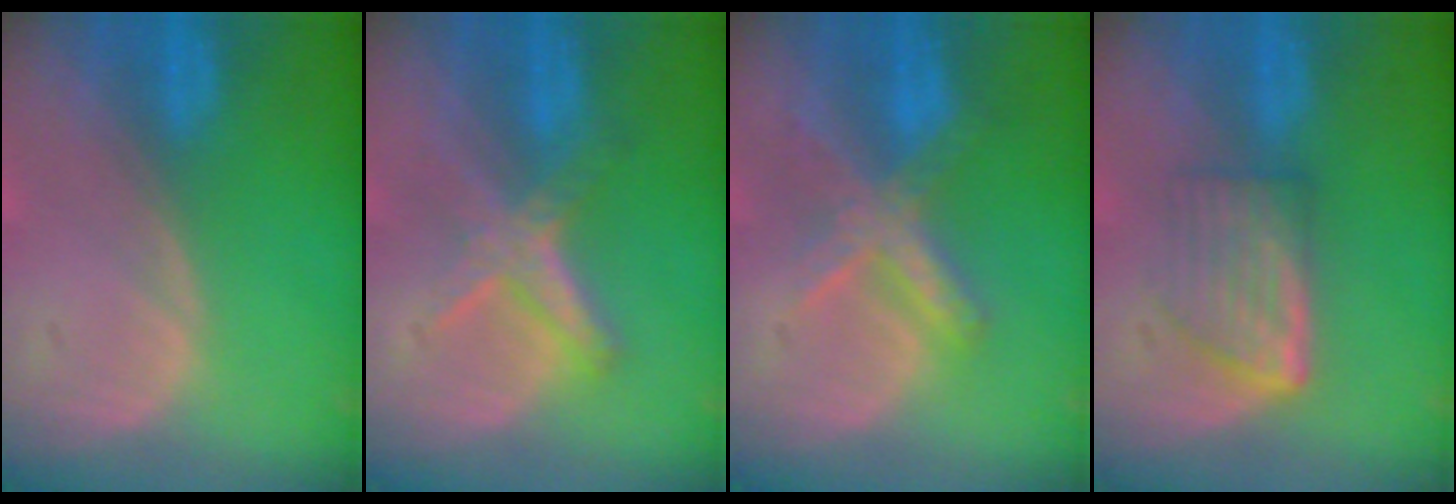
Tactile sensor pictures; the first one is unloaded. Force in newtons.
{"total": 5.8, "press": 5.4, "slide": 2.1}
{"total": 7.3, "press": 6.1, "slide": 3.9}
{"total": 5.8, "press": 5.2, "slide": 2.5}